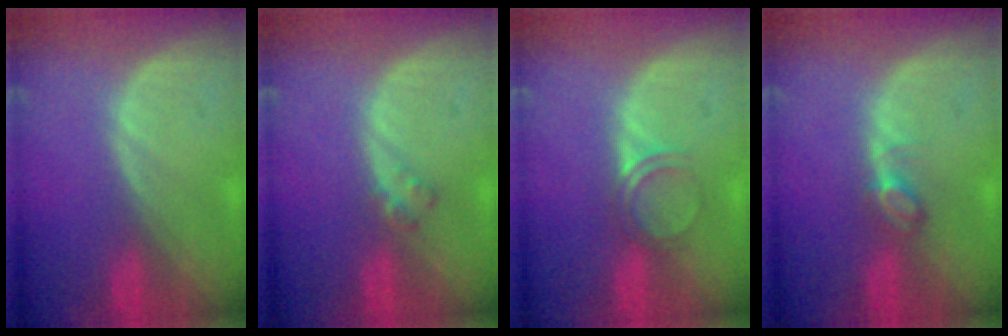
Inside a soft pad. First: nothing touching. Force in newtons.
{"total": 1.6, "press": 1.6, "slide": 0.2}
{"total": 2.9, "press": 2.6, "slide": 1.1}
{"total": 2.5, "press": 2.4, "slide": 0.3}